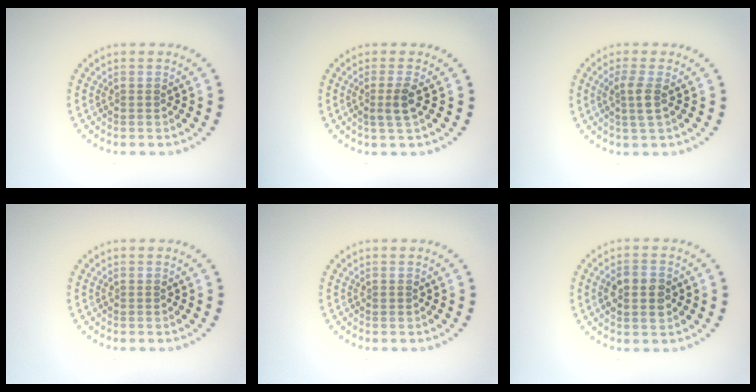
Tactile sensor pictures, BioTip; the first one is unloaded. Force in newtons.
{"total": 1.8, "press": 1.5, "slide": 1.1}
{"total": 2.0, "press": 1.7, "slide": 1.0}
{"total": 0.0}
{"total": 0.0}
{"total": 3.4, "press": 3.4, "slide": 0.2}